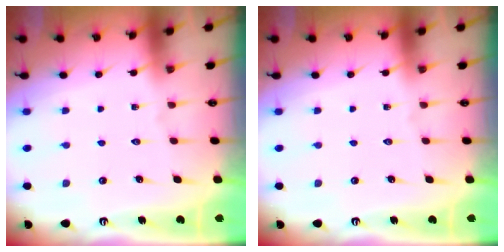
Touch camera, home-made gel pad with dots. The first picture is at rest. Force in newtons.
{"total": 0.0}